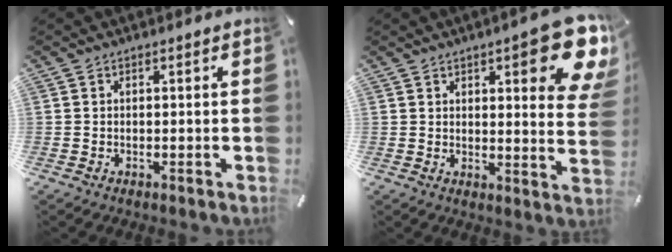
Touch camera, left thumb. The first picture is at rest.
{"total": 15.5, "force": [7.9, 4.6, 12.5], "torque": [-0.153, -0.052, 0.122]}